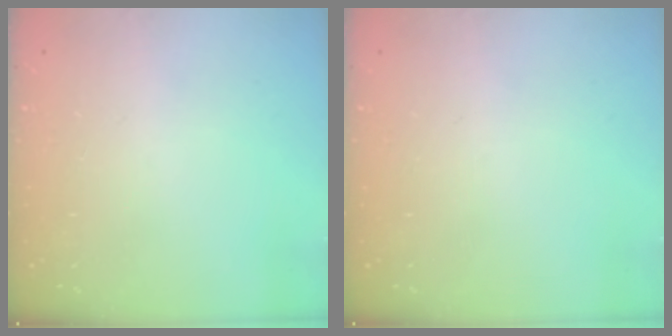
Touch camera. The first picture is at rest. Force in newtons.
{"total": 0.0}